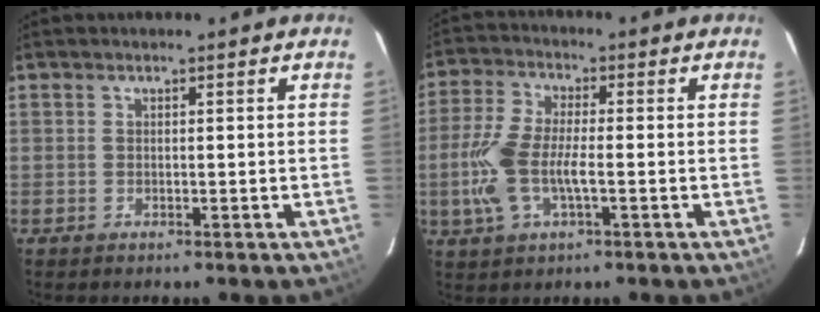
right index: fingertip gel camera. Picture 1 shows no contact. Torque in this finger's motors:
{"motor_torque": [1.16, -0.59, 0.84, 0.21]}